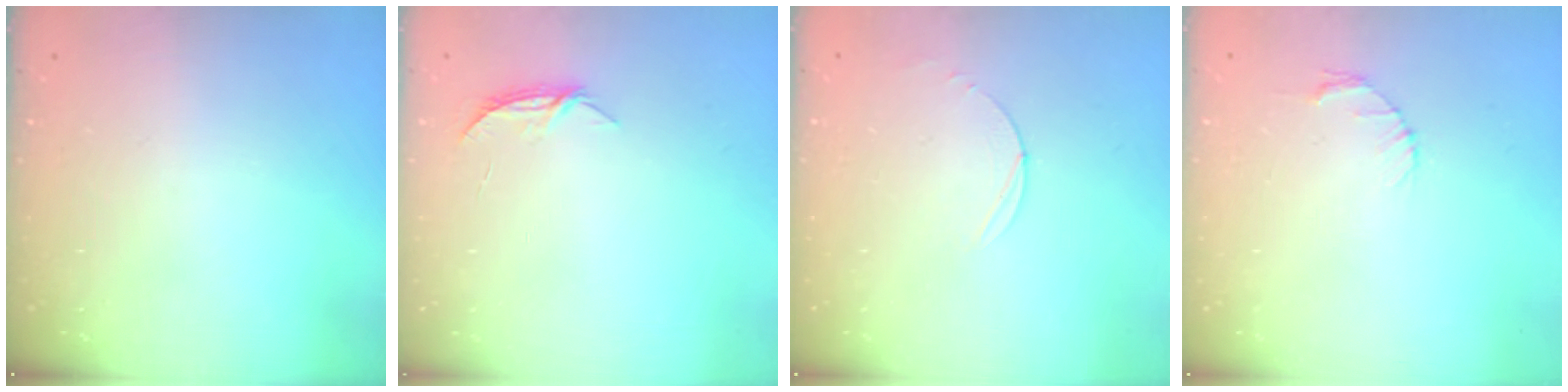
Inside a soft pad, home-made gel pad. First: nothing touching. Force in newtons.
{"total": 5.2, "press": 5.2, "slide": 0.4}
{"total": 3.0, "press": 3.0, "slide": 0.3}
{"total": 2.7, "press": 2.7, "slide": 0.4}